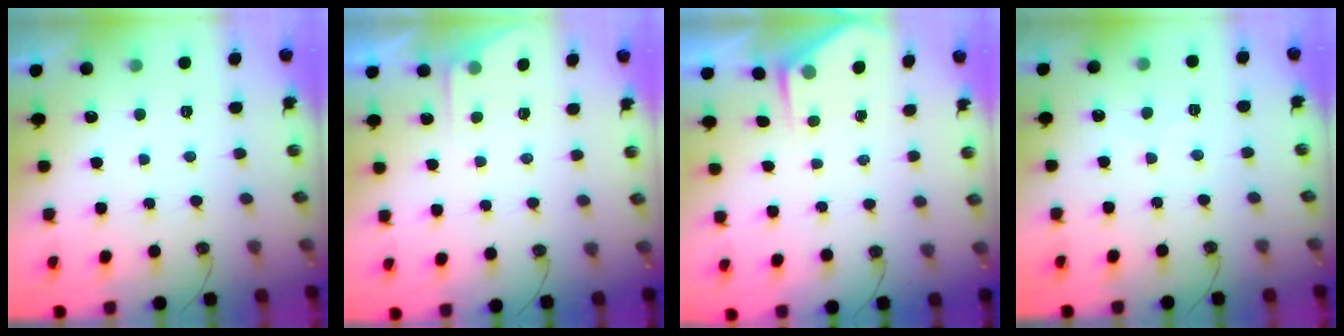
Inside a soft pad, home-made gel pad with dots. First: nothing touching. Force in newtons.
{"total": 3.7, "press": 3.6, "slide": 0.5}
{"total": 2.7, "press": 2.7, "slide": 0.3}
{"total": 3.9, "press": 3.9, "slide": 0.7}